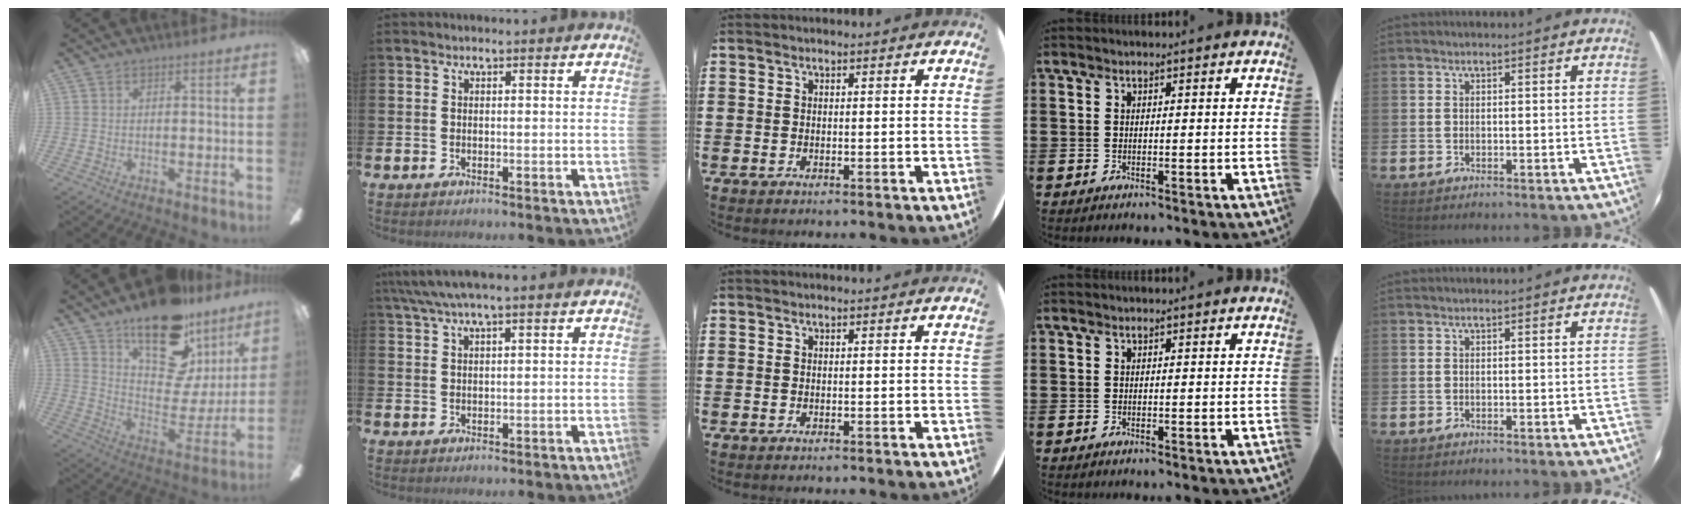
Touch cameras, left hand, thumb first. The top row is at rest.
{"thumb": {"total": 21.8, "force": [15.1, 9.8, 12.3], "torque": [-0.178, -0.105, 0.264]}, "index": {"total": 3.3, "force": [2.5, 0.2, 2.1], "torque": [-0.053, 0.004, 0.048]}}